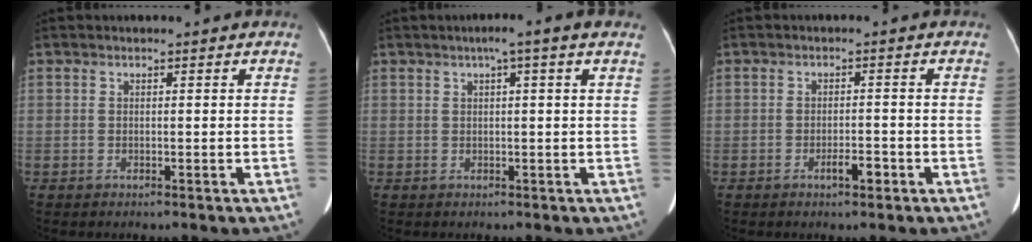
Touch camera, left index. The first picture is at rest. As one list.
[{"total": 3.6, "force": [1.9, -0.4, 3.0], "torque": [-0.041, 0.018, 0.025]}, {"total": 2.3, "force": [-1.4, 0.6, 1.7], "torque": [-0.027, 0.002, -0.023]}]